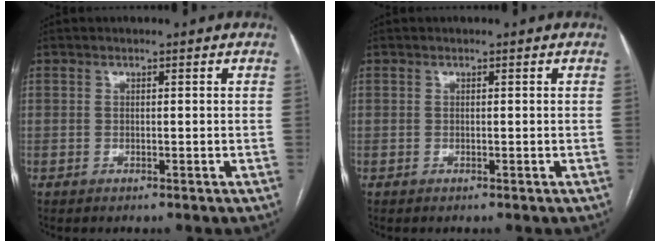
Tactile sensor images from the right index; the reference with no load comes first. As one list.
[{"total": 0.0}]